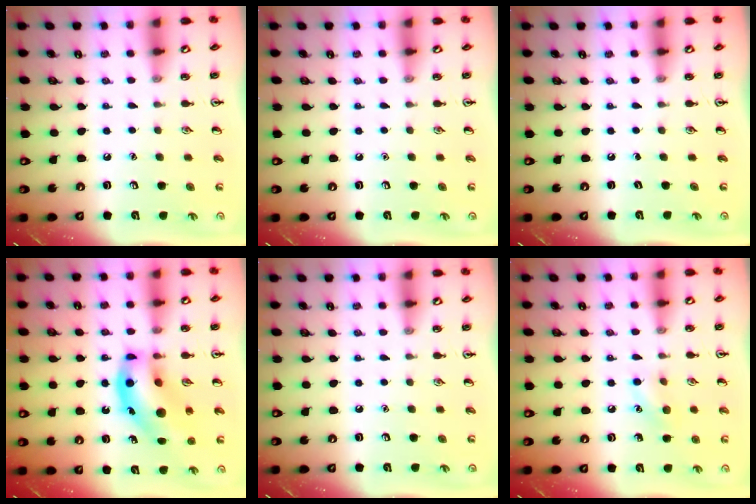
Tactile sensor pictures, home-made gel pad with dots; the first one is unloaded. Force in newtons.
{"total": 0.0}
{"total": 0.0}
{"total": 15.9, "press": 15.6, "slide": 3.2}
{"total": 0.0}
{"total": 7.8, "press": 7.5, "slide": 2.0}